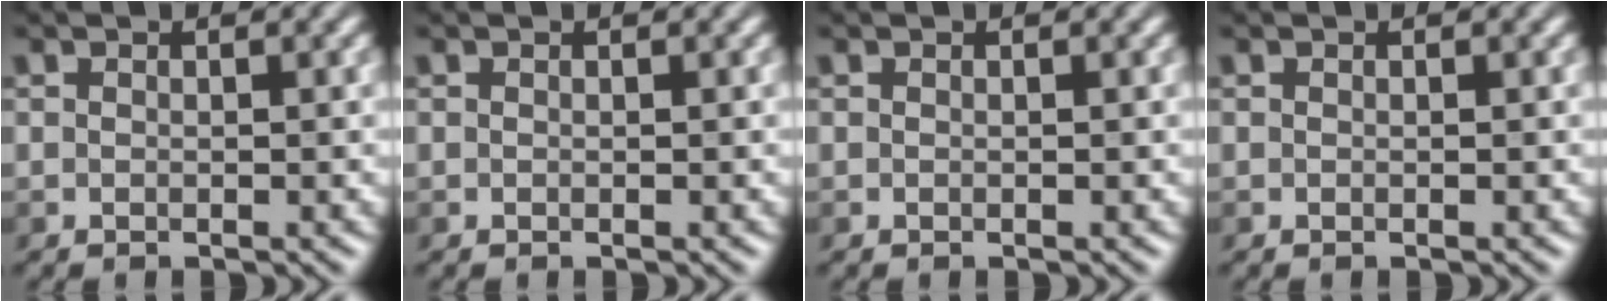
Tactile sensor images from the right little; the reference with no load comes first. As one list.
[{"total": 0.0}, {"total": 0.0}, {"total": 0.0}]